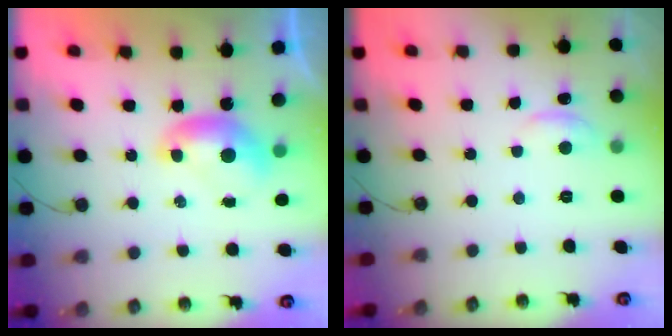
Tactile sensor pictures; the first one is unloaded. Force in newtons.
{"total": 1.2, "press": 0.7, "slide": 0.9}